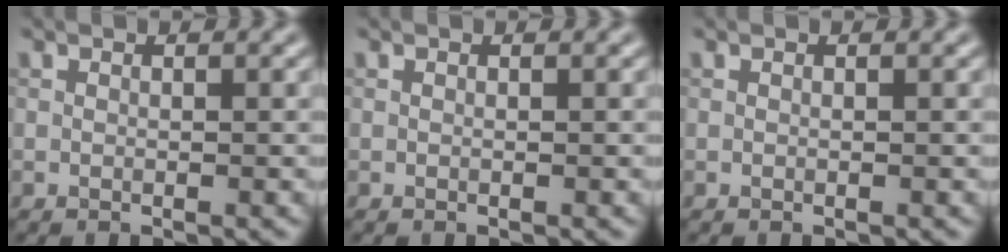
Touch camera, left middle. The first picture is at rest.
{"total": 0.0}
{"total": 0.0}